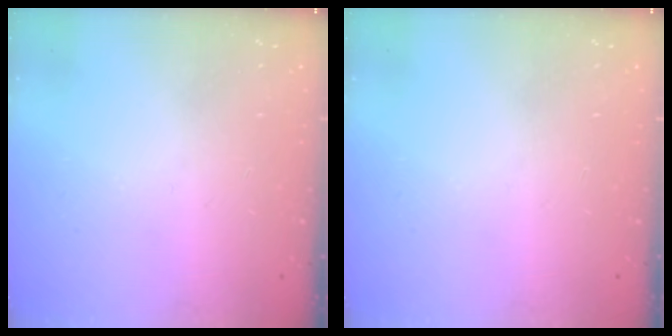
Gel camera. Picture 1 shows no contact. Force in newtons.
{"total": 0.0}